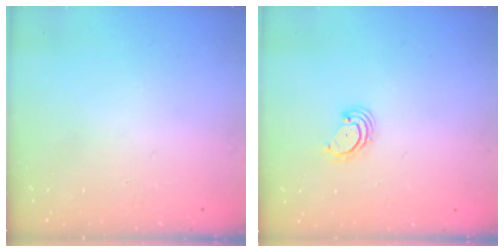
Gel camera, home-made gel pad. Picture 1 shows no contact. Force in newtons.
{"total": 3.1, "press": 3.1, "slide": 0.3}